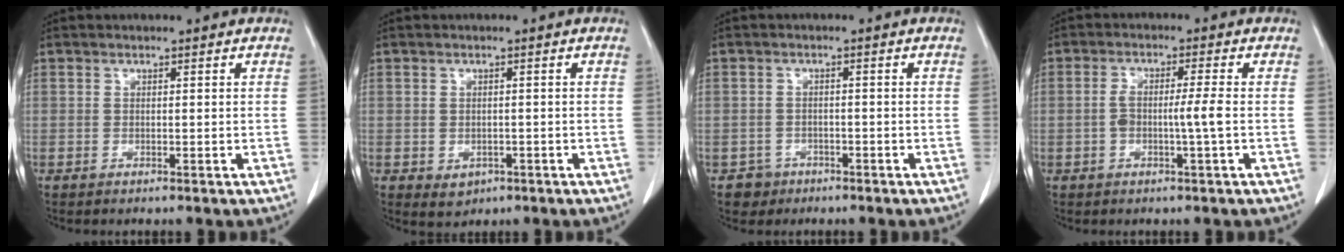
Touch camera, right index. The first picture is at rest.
{"total": 2.5, "force": [-1.0, 2.0, 1.1], "torque": [-0.012, 0.001, -0.003]}
{"total": 2.8, "force": [-1.6, 2.3, -0.3], "torque": [0.006, 0.013, -0.026]}
{"total": 4.0, "force": [-0.8, -0.1, 3.9], "torque": [-0.078, 0.009, -0.011]}